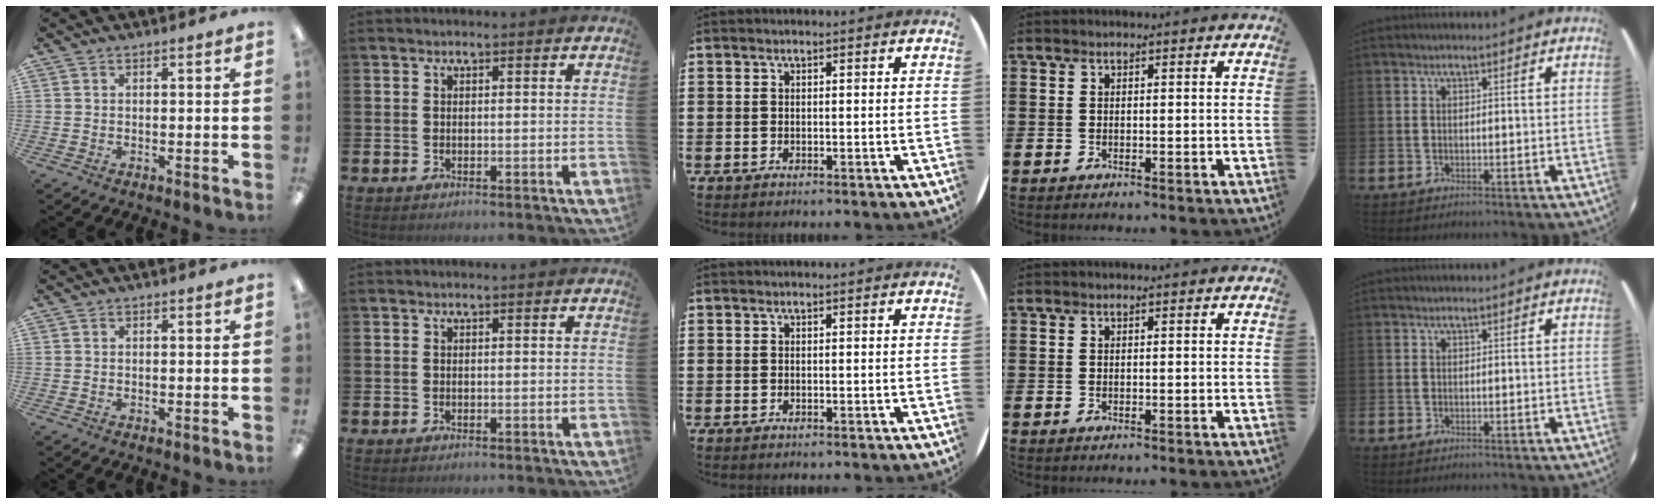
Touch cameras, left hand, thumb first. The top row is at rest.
{}